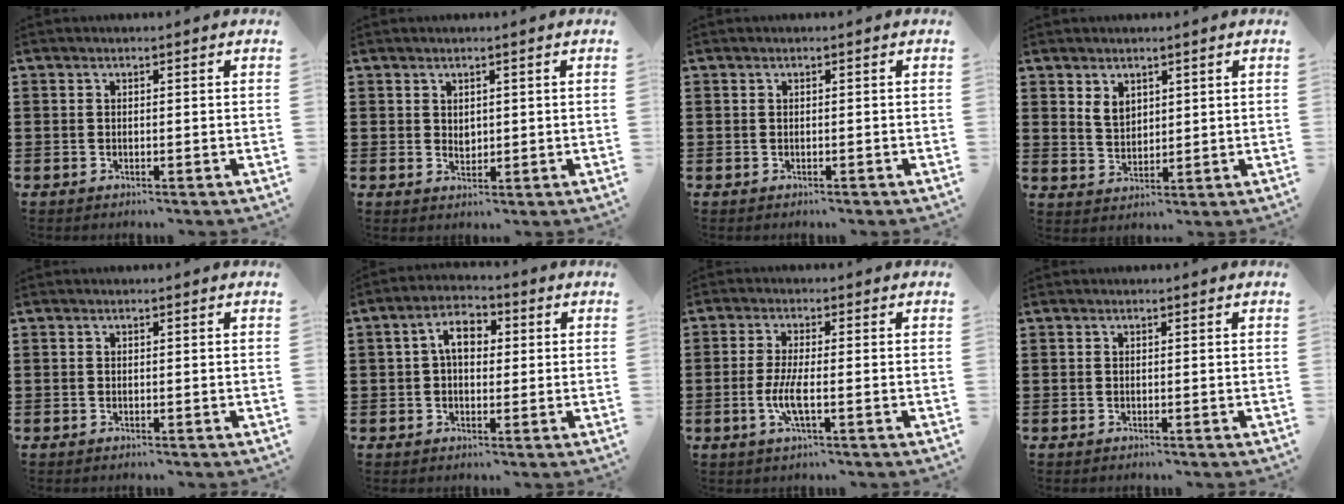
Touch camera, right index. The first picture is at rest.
{"total": 1.6, "force": [0.9, 1.2, 0.5], "torque": [-0.013, 0.006, 0.017]}
{"total": 0.0}
{"total": 3.1, "force": [2.0, 2.1, 1.2], "torque": [-0.031, 0.008, 0.037]}
{"total": 0.0}
{"total": 5.2, "force": [0.5, 3.2, 4.0], "torque": [-0.078, 0.010, 0.003]}
{"total": 4.7, "force": [-1.3, 0.7, 4.4], "torque": [-0.098, -0.010, -0.029]}
{"total": 0.0}